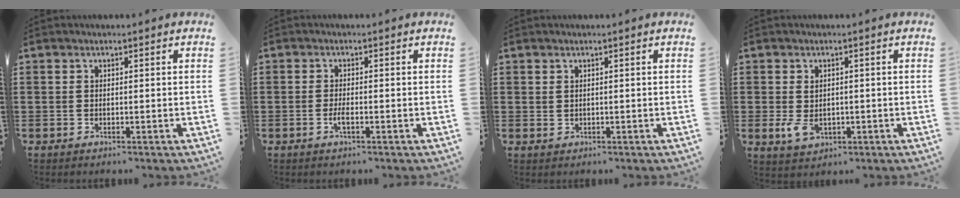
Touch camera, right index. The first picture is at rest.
{"total": 2.0, "force": [-0.8, 0.4, 1.8], "torque": [-0.039, -0.003, -0.015]}
{"total": 0.7, "force": [0.1, 0.5, 0.4], "torque": [-0.010, 0.003, 0.002]}
{"total": 3.2, "force": [-0.4, 2.0, 2.4], "torque": [-0.062, -0.005, -0.010]}